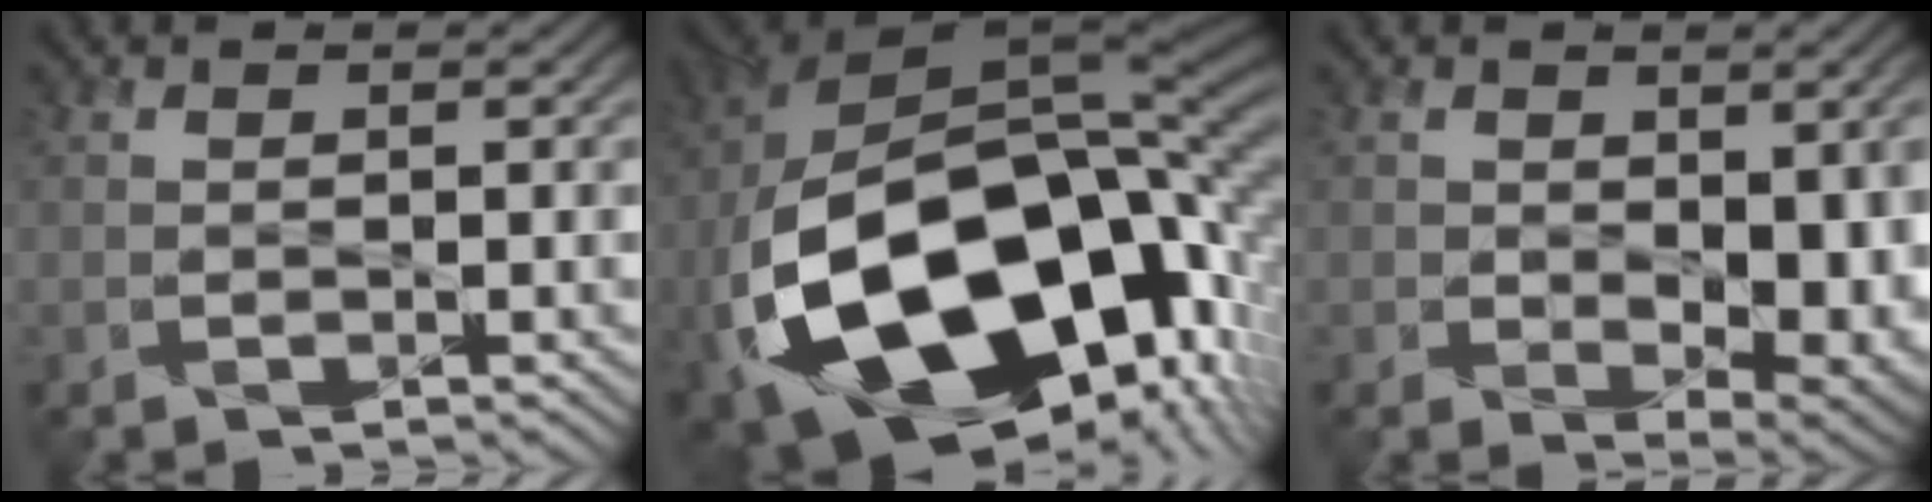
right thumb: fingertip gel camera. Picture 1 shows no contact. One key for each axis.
{"total": 22.6, "fx": -6.5, "fy": 14.1, "fz": 16.4, "tx": -0.363, "ty": -0.037, "tz": -0.089}
{"total": 9.2, "fx": -1.0, "fy": 5.9, "fz": 7.0, "tx": -0.115, "ty": -0.040, "tz": 0.008}